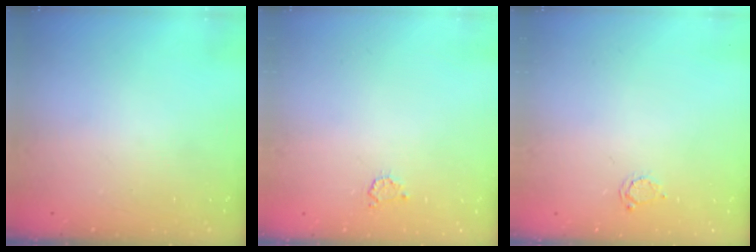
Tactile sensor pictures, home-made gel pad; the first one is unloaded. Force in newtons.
{"total": 3.5, "press": 3.4, "slide": 0.5}
{"total": 2.8, "press": 2.8, "slide": 0.3}